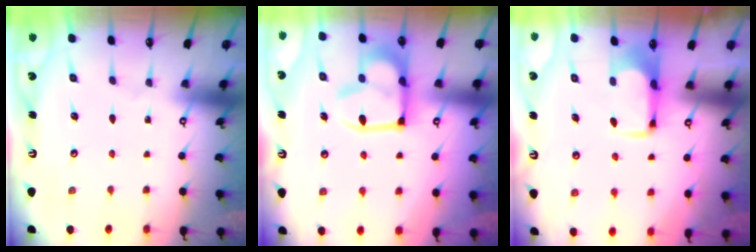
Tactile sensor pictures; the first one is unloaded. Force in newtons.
{"total": 6.9, "press": 6.8, "slide": 1.0}
{"total": 1.6, "press": 1.5, "slide": 0.5}